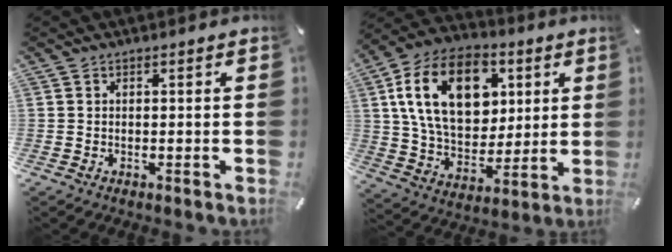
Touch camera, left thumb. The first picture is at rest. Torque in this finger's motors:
{"motor_torque": [2.52, 2.49, 2.45, -0.32, 0.40]}